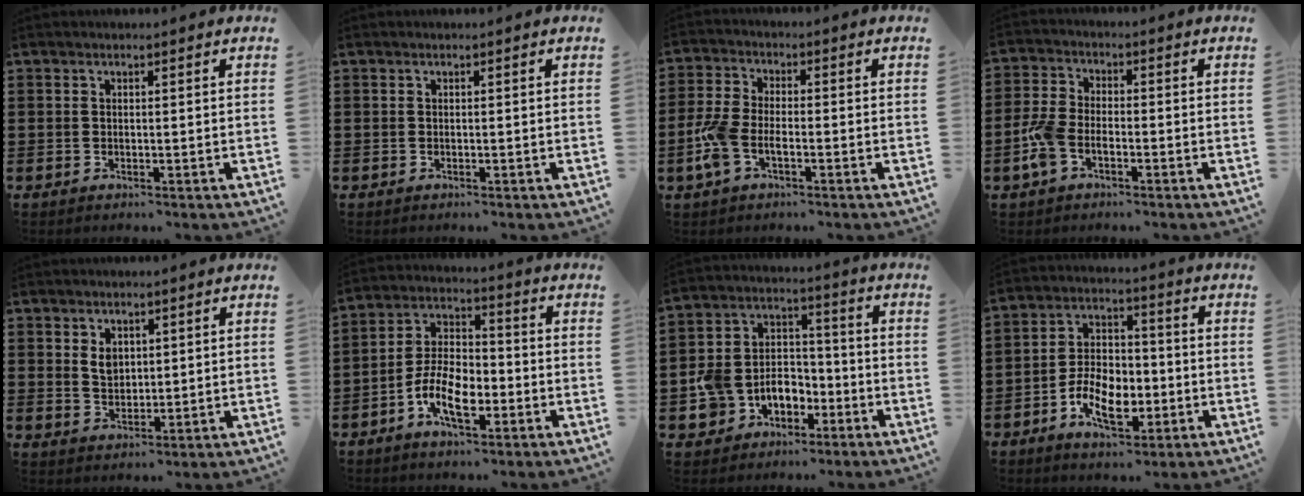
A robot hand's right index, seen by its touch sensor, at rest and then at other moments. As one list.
[{"total": 0.0}, {"total": 5.3, "force": [-2.1, 2.6, 4.1], "torque": [-0.113, -0.006, -0.047]}, {"total": 5.0, "force": [-2.2, 2.8, 3.5], "torque": [-0.096, 0.000, -0.048]}, {"total": 3.0, "force": [1.2, 2.1, 1.7], "torque": [-0.040, 0.008, 0.021]}, {"total": 8.8, "force": [-3.9, 4.5, 6.5], "torque": [-0.135, 0.000, -0.077]}, {"total": 7.0, "force": [-2.7, 6.2, 1.9], "torque": [-0.066, 0.011, -0.049]}, {"total": 8.6, "force": [-3.4, 5.1, 6.0], "torque": [-0.121, 0.005, -0.066]}]